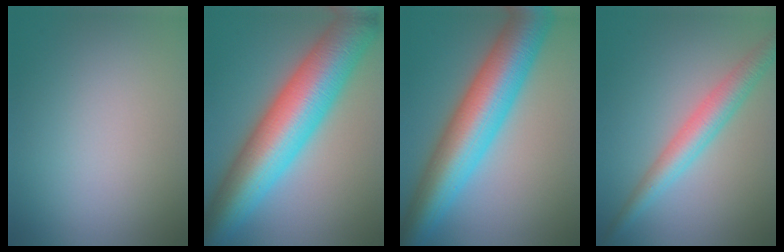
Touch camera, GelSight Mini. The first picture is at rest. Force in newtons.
{"total": 13.4, "press": 13.4, "slide": 0.2}
{"total": 11.4, "press": 11.4, "slide": 0.2}
{"total": 4.3, "press": 4.3, "slide": 0.0}